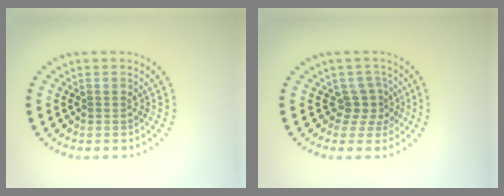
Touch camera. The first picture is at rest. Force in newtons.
{"total": 2.2, "press": 1.5, "slide": 1.6}